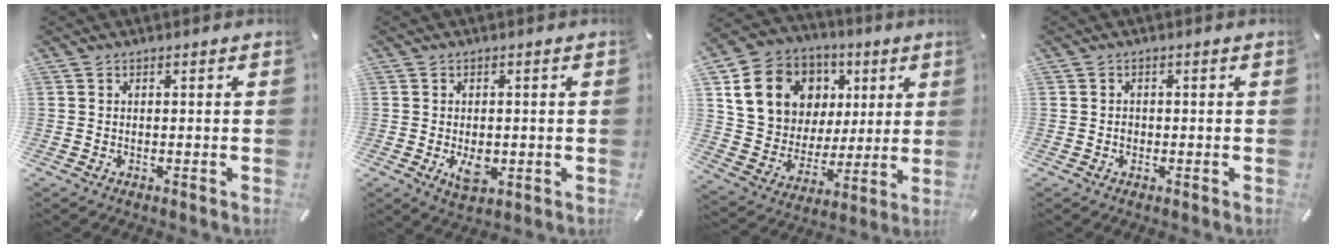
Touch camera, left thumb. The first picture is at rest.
{"total": 5.2, "force": [-0.9, 3.2, 4.0], "torque": [-0.069, -0.009, -0.018]}
{"total": 17.2, "force": [6.9, 14.1, 7.0], "torque": [-0.126, -0.018, 0.142]}
{"total": 1.1, "force": [-0.2, 0.9, 0.5], "torque": [-0.009, 0.005, -0.005]}